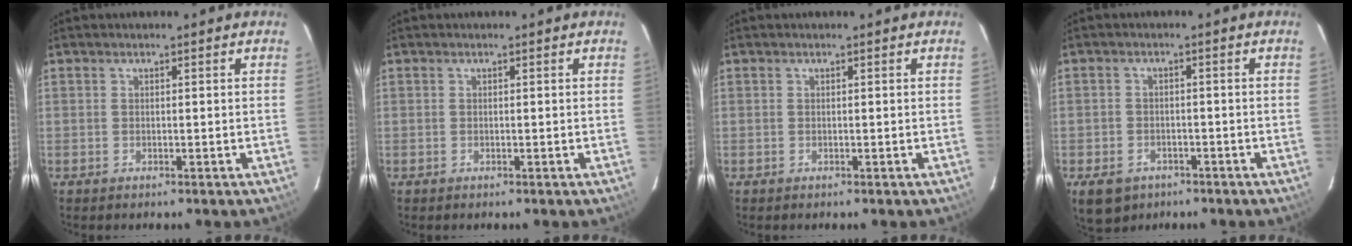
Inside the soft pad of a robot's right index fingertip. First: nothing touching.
{"total": 0.0}
{"total": 0.0}
{"total": 7.5, "force": [-4.3, 5.4, 3.0], "torque": [-0.073, 0.000, -0.058]}